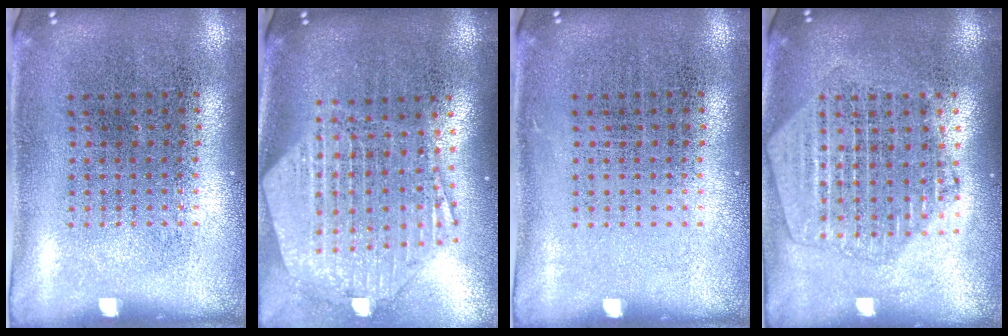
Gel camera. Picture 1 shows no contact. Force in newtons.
{"total": 2.8, "press": 2.2, "slide": 1.7}
{"total": 0.0}
{"total": 2.1, "press": 1.9, "slide": 0.9}